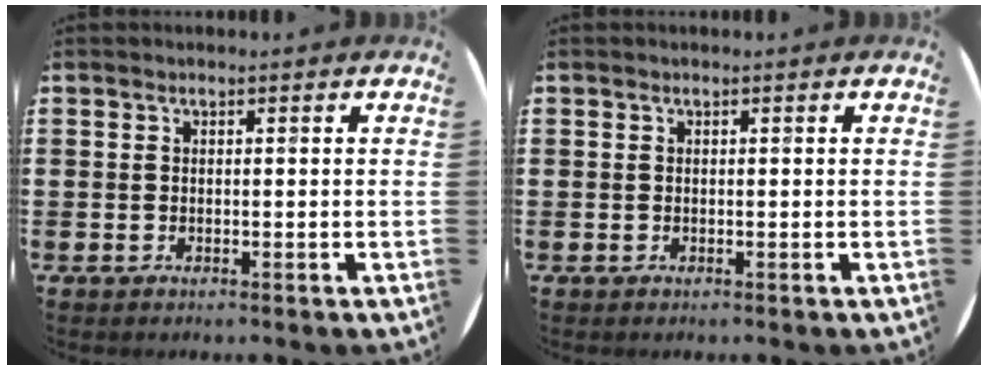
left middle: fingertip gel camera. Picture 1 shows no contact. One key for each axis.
{"total": 0.0}